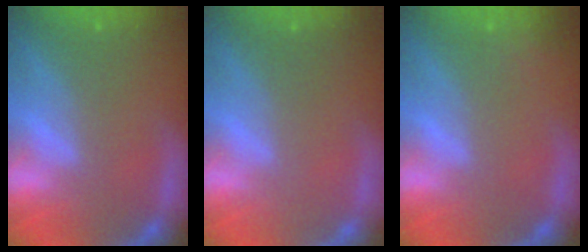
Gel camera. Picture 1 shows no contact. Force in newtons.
{"total": 0.0}
{"total": 1.4}